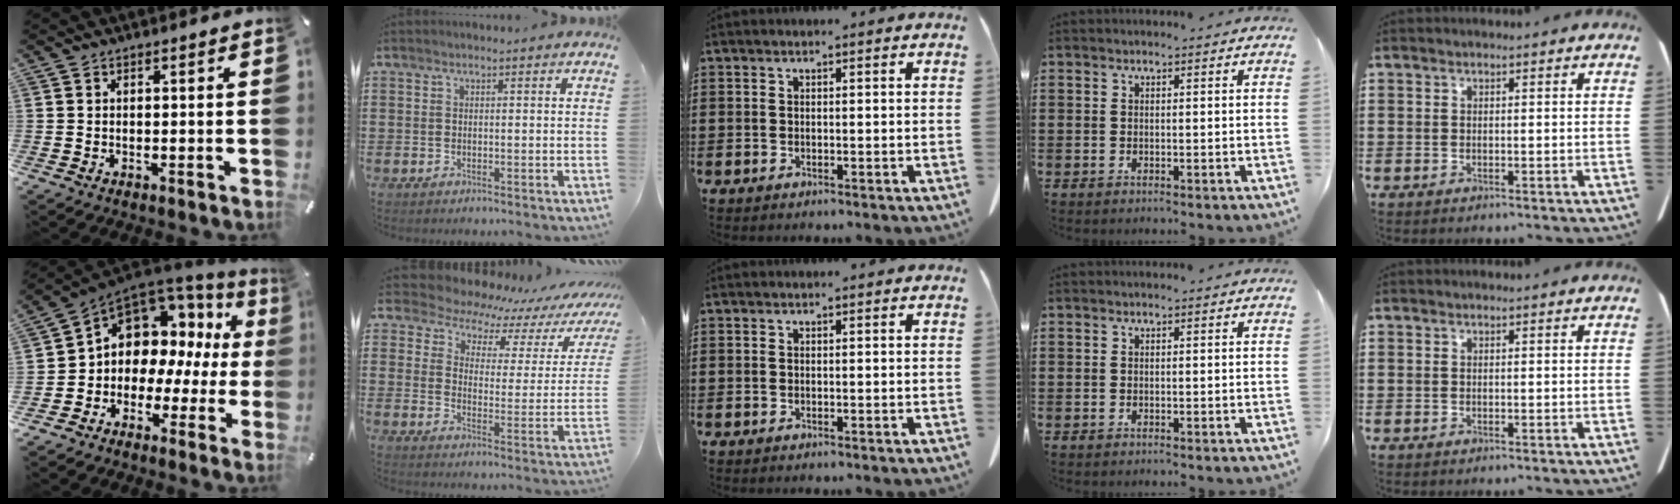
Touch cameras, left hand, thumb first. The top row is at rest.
{"thumb": {"total": 8.8, "force": [3.3, 7.6, 3.0], "torque": [-0.061, -0.038, 0.062]}, "index": {"total": 5.4, "force": [5.1, 1.6, 0.7], "torque": [-0.040, -0.045, 0.083]}}